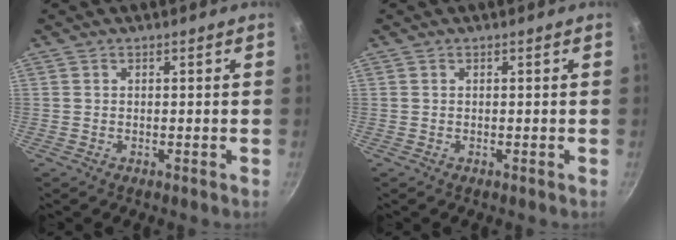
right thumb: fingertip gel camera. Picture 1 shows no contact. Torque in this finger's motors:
{"motor_torque": [-0.02, 0.02, 0.11, 0.00, 0.00]}